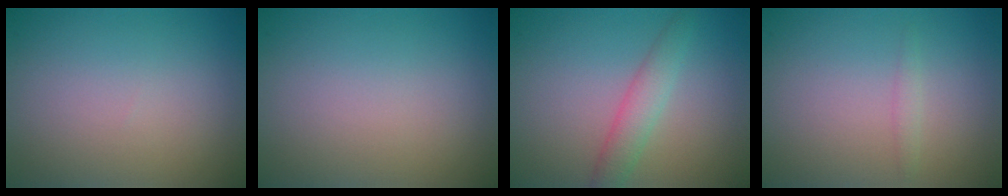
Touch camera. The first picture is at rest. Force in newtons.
{"total": 0.0}
{"total": 2.7, "press": 2.7, "slide": 0.1}
{"total": 0.8, "press": 0.8, "slide": 0.1}